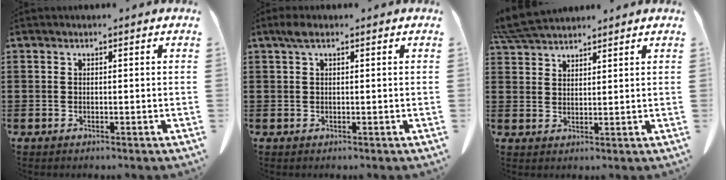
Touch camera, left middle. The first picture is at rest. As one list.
[{"total": 1.7, "force": [0.8, 0.5, 1.4], "torque": [-0.031, 0.003, 0.014]}, {"total": 5.5, "force": [5.2, 0.7, 1.7], "torque": [-0.050, -0.012, 0.099]}]